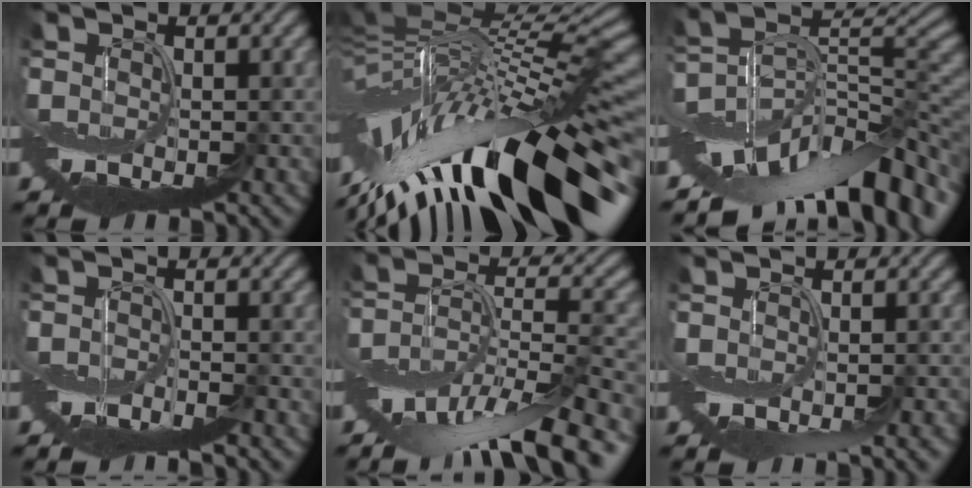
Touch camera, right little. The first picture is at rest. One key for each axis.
{"total": 16.4, "fx": -6.5, "fy": 6.0, "fz": 13.8, "tx": -0.237, "ty": 0.001, "tz": -0.106}
{"total": 13.5, "fx": -8.0, "fy": 6.8, "fz": 8.5, "tx": -0.150, "ty": 0.022, "tz": -0.141}
{"total": 2.6, "fx": -2.5, "fy": -0.1, "fz": 0.8, "tx": -0.013, "ty": -0.003, "tz": -0.048}
{"total": 12.0, "fx": -8.1, "fy": 3.6, "fz": 8.1, "tx": -0.151, "ty": -0.003, "tz": -0.139}
{"total": 2.2, "fx": -1.5, "fy": 0.1, "fz": 1.6, "tx": -0.019, "ty": -0.007, "tz": -0.019}